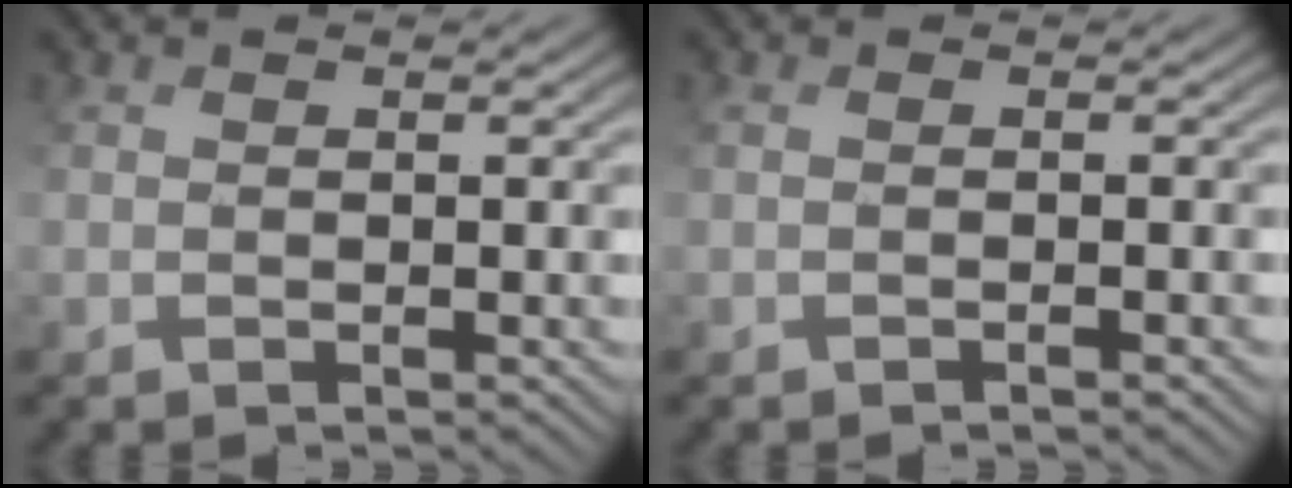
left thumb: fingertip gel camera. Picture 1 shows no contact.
{"total": 0.5, "force": [-0.3, -0.3, 0.2], "torque": [0.005, 0.008, -0.011]}